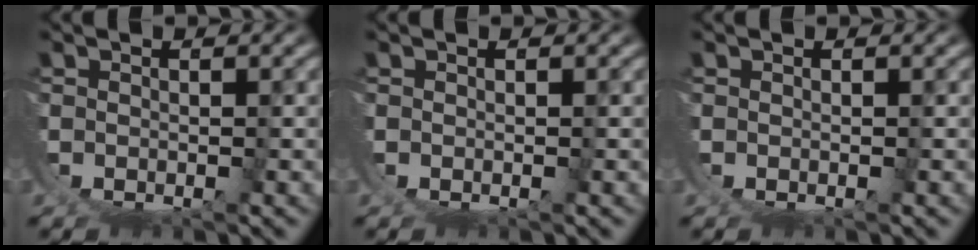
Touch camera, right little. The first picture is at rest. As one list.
[{"total": 0.0}, {"total": 0.0}]